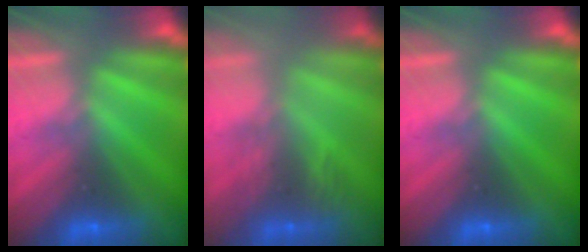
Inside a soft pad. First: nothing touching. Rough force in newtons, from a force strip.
{"total": 3.7}
{"total": 0.0}